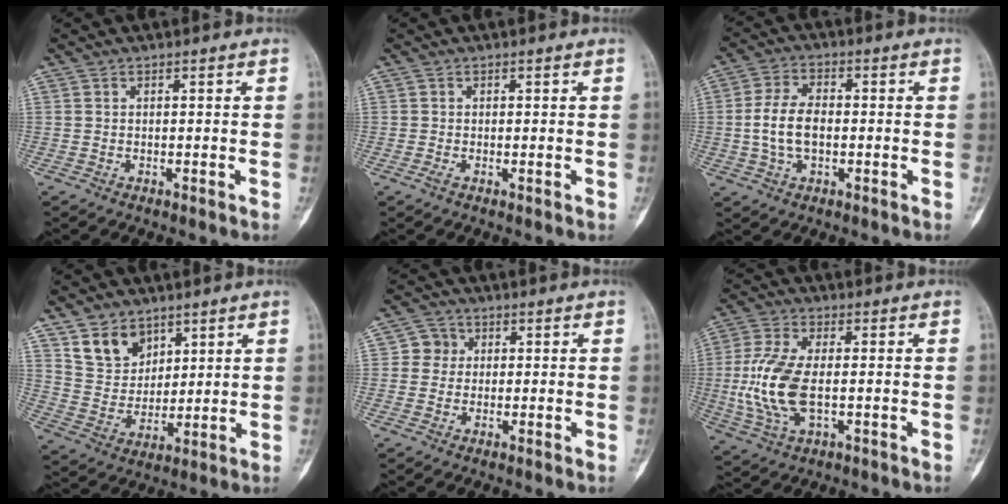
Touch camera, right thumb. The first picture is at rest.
{"total": 0.7, "force": [-0.2, 0.3, 0.6], "torque": [-0.016, -0.003, -0.006]}
{"total": 8.2, "force": [-0.9, 4.9, 6.5], "torque": [-0.129, 0.016, -0.019]}
{"total": 9.4, "force": [5.9, 6.6, 3.2], "torque": [-0.029, -0.040, 0.120]}
{"total": 3.5, "force": [0.5, 3.4, 0.7], "torque": [0.014, 0.007, -0.001]}
{"total": 12.6, "force": [-1.3, 6.3, 10.9], "torque": [-0.247, 0.000, -0.022]}